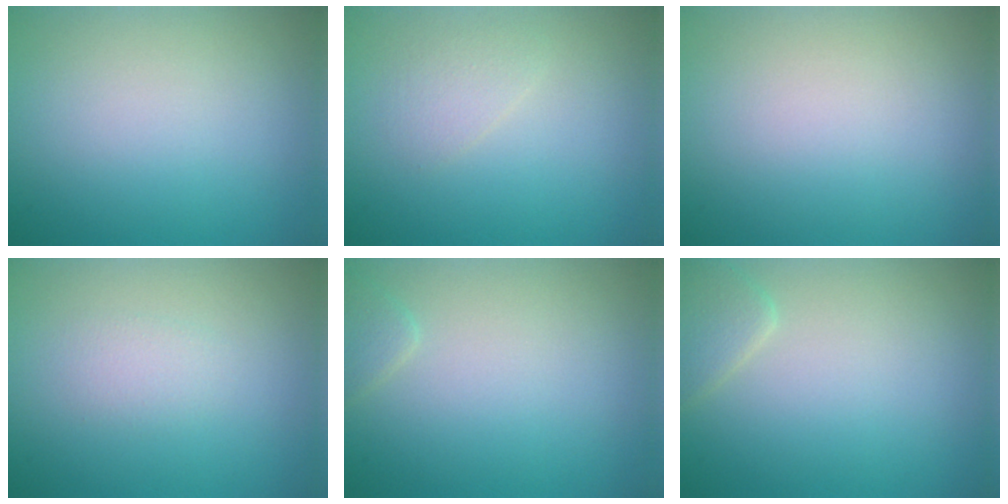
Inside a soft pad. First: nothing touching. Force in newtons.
{"total": 1.4, "press": 1.4, "slide": 0.0}
{"total": 0.0}
{"total": 1.1, "press": 1.1, "slide": 0.1}
{"total": 1.1, "press": 1.1, "slide": 0.1}
{"total": 1.9, "press": 1.9, "slide": 0.1}